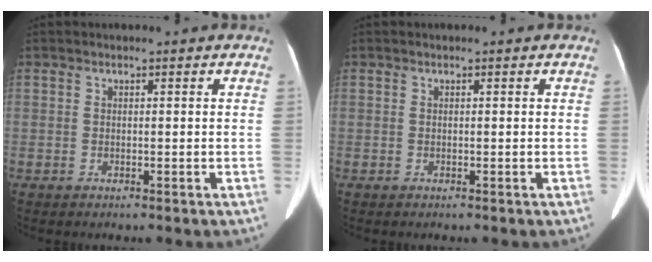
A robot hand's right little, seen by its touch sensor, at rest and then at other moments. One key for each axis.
{"total": 0.0}